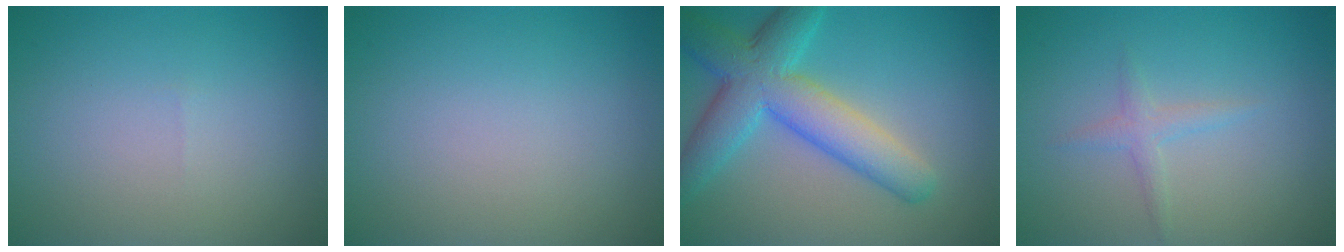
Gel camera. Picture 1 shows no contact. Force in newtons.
{"total": 0.0}
{"total": 7.5, "press": 7.5, "slide": 0.2}
{"total": 1.4, "press": 1.4, "slide": 0.1}